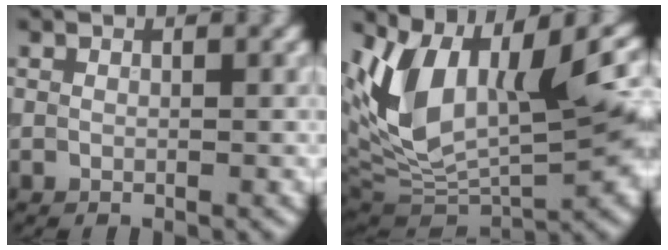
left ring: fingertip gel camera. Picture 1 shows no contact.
{"total": 15.3, "force": [3.1, 8.1, 12.6], "torque": [-0.251, 0.008, 0.052]}